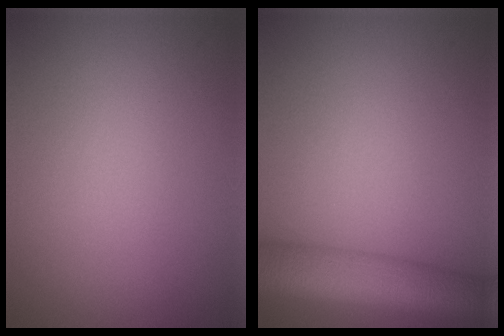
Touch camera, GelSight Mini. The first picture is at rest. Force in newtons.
{"total": 7.9, "press": 7.9, "slide": 0.4}